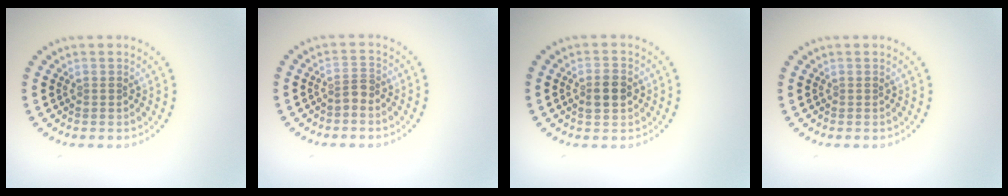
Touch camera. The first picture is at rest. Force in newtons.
{"total": 1.2, "press": 0.8, "slide": 0.8}
{"total": 2.3, "press": 2.3, "slide": 0.2}
{"total": 0.0}